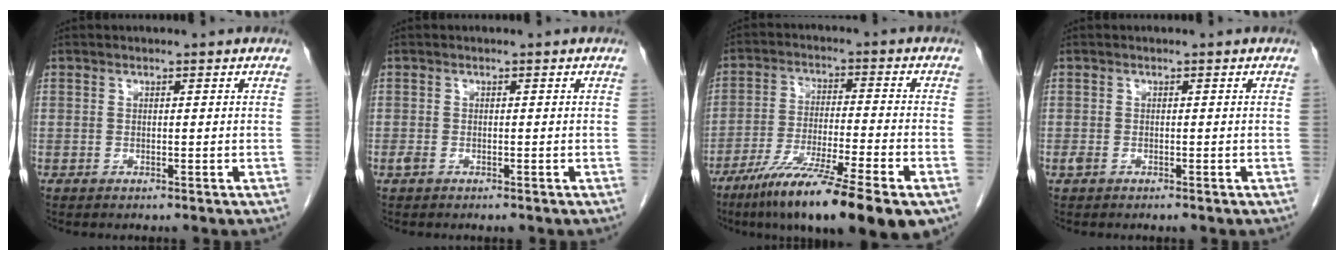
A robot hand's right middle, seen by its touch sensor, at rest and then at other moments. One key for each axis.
{"total": 1.5, "fx": -0.8, "fy": 0.8, "fz": 1.1, "tx": -0.026, "ty": -0.003, "tz": -0.007}
{"total": 17.1, "fx": -11.4, "fy": 0.8, "fz": 12.8, "tx": -0.188, "ty": -0.045, "tz": -0.191}
{"total": 1.4, "fx": -0.8, "fy": 0.7, "fz": 1.0, "tx": -0.026, "ty": -0.003, "tz": -0.008}